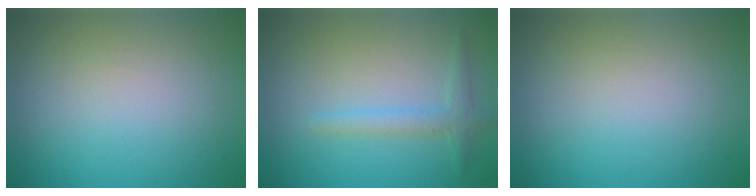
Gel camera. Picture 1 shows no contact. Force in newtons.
{"total": 1.9, "press": 1.9, "slide": 0.1}
{"total": 0.0}